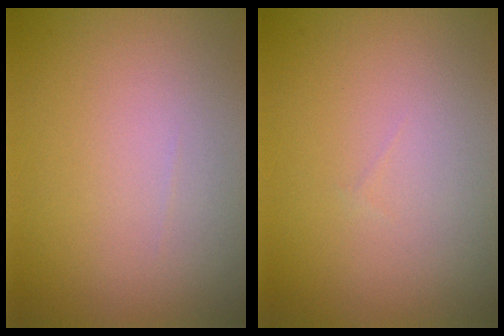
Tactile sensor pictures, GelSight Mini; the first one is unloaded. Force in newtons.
{"total": 0.0}